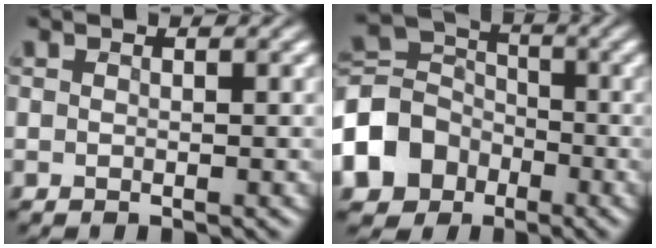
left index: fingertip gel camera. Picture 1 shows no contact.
{"total": 7.4, "force": [-3.3, 5.9, 3.1], "torque": [-0.068, 0.002, -0.080]}